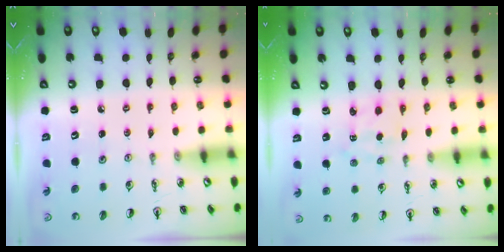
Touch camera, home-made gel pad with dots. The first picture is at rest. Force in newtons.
{"total": 2.0, "press": 1.9, "slide": 0.6}